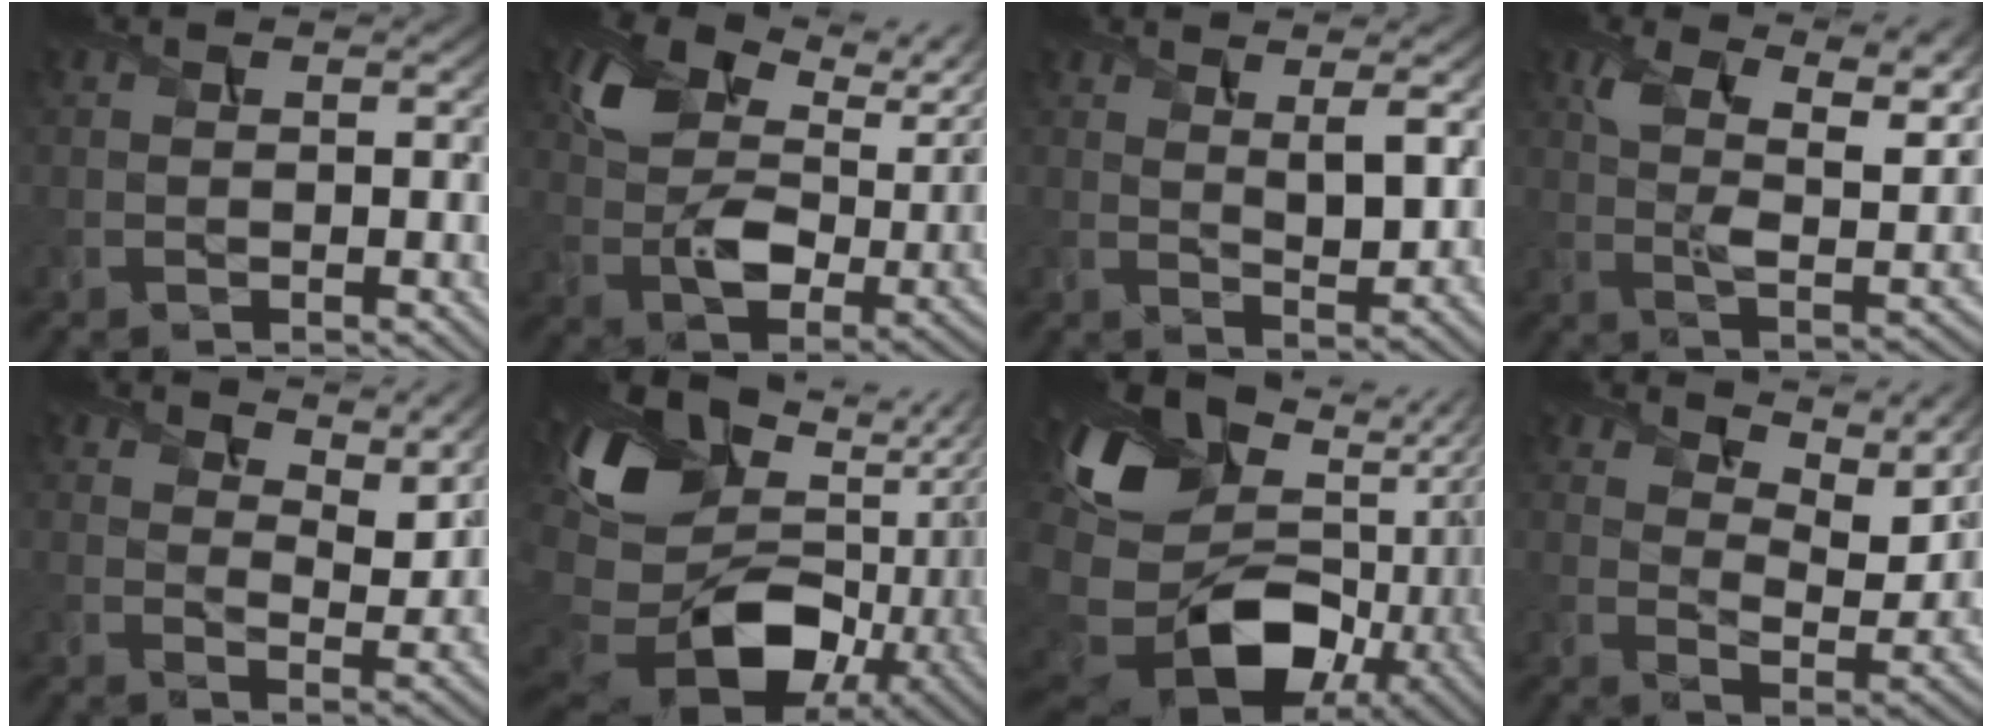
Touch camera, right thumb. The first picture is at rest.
{"total": 13.2, "force": [5.9, 8.0, 8.7], "torque": [-0.187, -0.008, 0.119]}
{"total": 5.1, "force": [2.1, 1.5, 4.4], "torque": [-0.083, -0.003, 0.041]}
{"total": 11.5, "force": [6.1, 4.9, 8.5], "torque": [-0.167, -0.009, 0.102]}
{"total": 8.2, "force": [6.6, 3.2, 3.8], "torque": [-0.073, -0.016, 0.096]}
{"total": 18.8, "force": [-1.1, 12.8, 13.7], "torque": [-0.310, -0.029, 0.004]}
{"total": 19.3, "force": [-2.7, 13.2, 13.8], "torque": [-0.310, -0.034, -0.026]}
{"total": 11.0, "force": [8.5, 4.3, 5.5], "torque": [-0.122, -0.012, 0.126]}